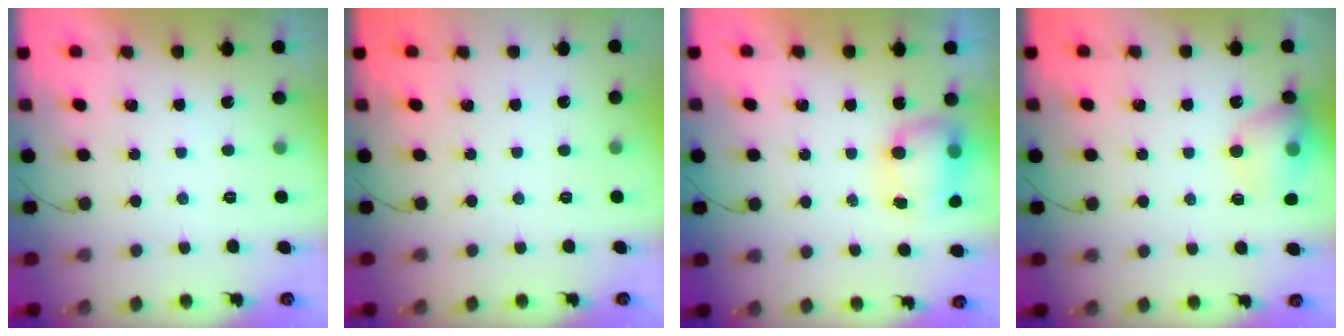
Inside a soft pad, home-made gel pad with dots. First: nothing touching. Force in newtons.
{"total": 0.0}
{"total": 7.8, "press": 7.7, "slide": 0.9}
{"total": 11.8, "press": 11.6, "slide": 1.8}